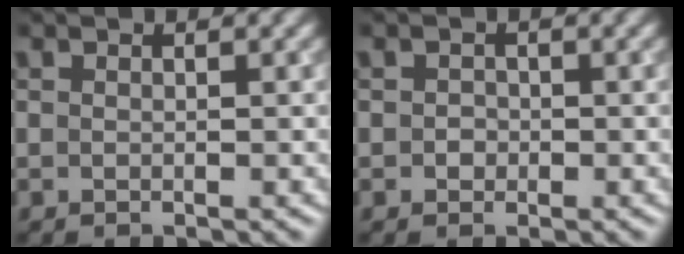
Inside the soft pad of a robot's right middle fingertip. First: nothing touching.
{"total": 0.9, "force": [-0.1, 0.9, 0.3], "torque": [-0.002, -0.002, -0.004]}